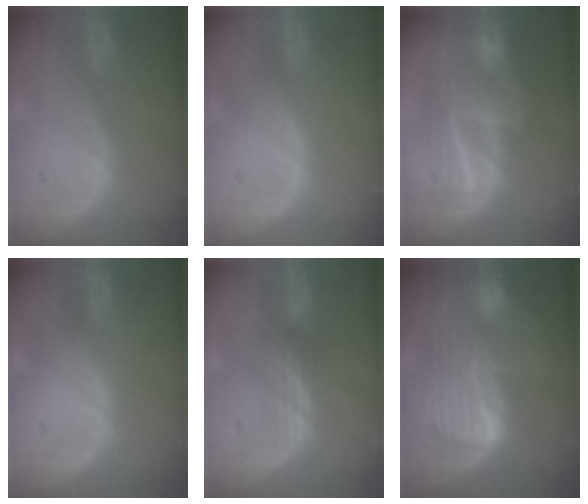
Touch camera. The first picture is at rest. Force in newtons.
{"total": 0.0}
{"total": 8.1, "press": 7.9, "slide": 1.9}
{"total": 0.0}
{"total": 2.3, "press": 2.2, "slide": 0.6}
{"total": 9.9, "press": 8.6, "slide": 5.0}